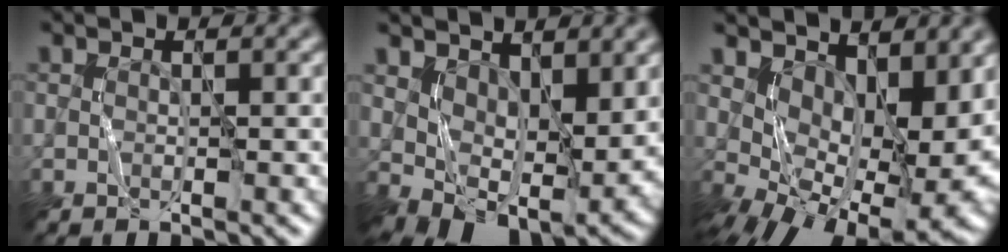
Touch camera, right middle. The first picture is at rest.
{"total": 7.4, "force": [1.3, 4.4, 5.7], "torque": [-0.106, -0.017, 0.039]}
{"total": 11.5, "force": [1.7, 5.6, 9.9], "torque": [-0.128, -0.009, 0.049]}